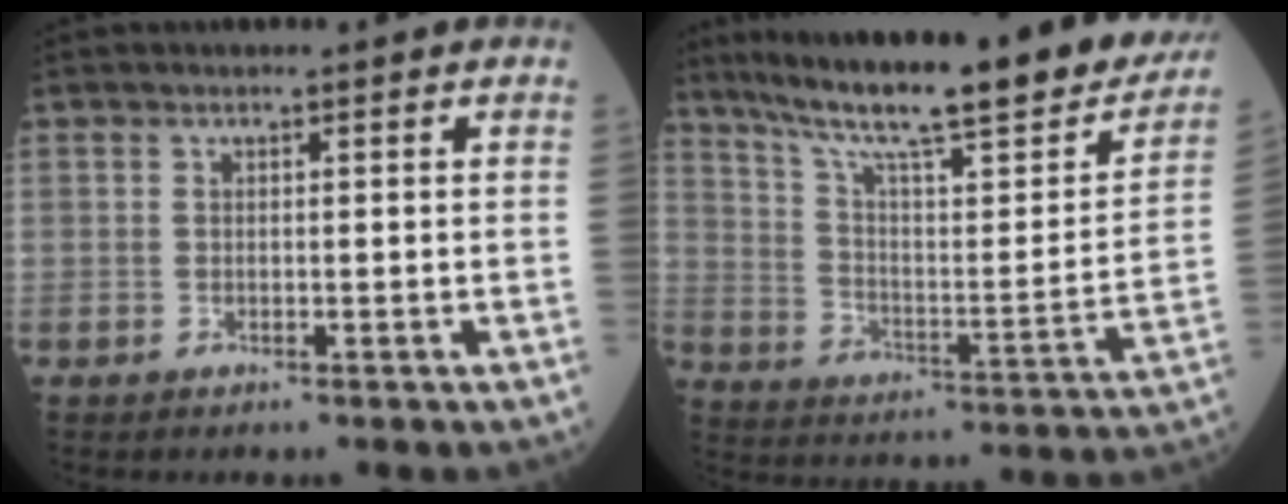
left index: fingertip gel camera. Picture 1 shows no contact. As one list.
[{"total": 30.1, "force": [24.4, 3.8, 17.3], "torque": [-0.274, -0.039, 0.334]}]